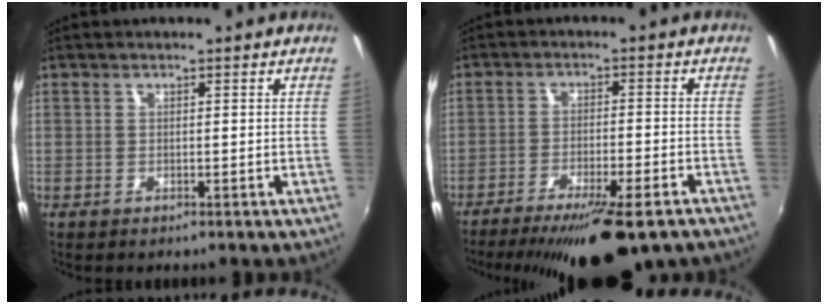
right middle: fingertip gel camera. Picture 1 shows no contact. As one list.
[{"total": 15.9, "force": [-12.0, 3.1, 10.0], "torque": [-0.181, -0.036, -0.177]}]